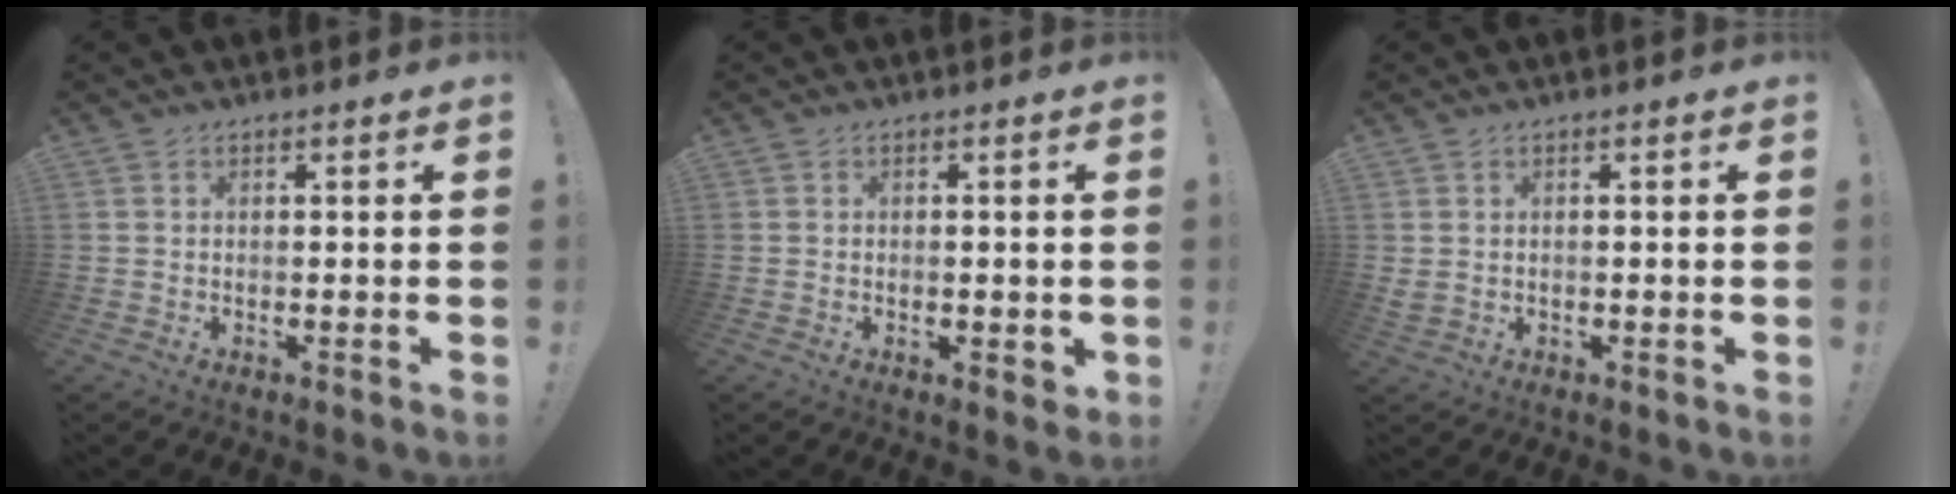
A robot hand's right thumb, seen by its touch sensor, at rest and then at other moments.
{"total": 1.9, "force": [0.2, 1.0, 1.6], "torque": [-0.010, -0.002, 0.002]}
{"total": 1.5, "force": [0.8, 0.9, 0.8], "torque": [-0.016, 0.003, 0.016]}